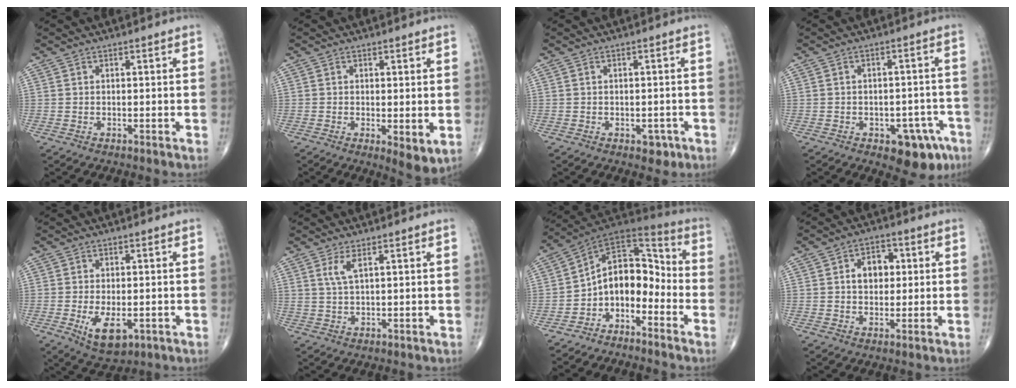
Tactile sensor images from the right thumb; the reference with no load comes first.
{"total": 4.7, "force": [-0.6, 1.6, 4.4], "torque": [-0.068, -0.018, -0.009]}
{"total": 2.5, "force": [-1.1, 1.7, 1.4], "torque": [-0.002, 0.002, -0.011]}
{"total": 9.2, "force": [-4.9, 5.1, 6.0], "torque": [-0.041, 0.031, -0.056]}
{"total": 7.3, "force": [-2.1, 3.8, 5.9], "torque": [-0.096, -0.011, -0.024]}
{"total": 2.9, "force": [1.4, 0.7, 2.4], "torque": [-0.057, -0.005, 0.035]}
{"total": 11.4, "force": [-4.5, 7.6, 7.3], "torque": [-0.068, 0.095, -0.092]}
{"total": 6.5, "force": [1.1, 4.7, 4.4], "torque": [-0.042, 0.009, 0.012]}